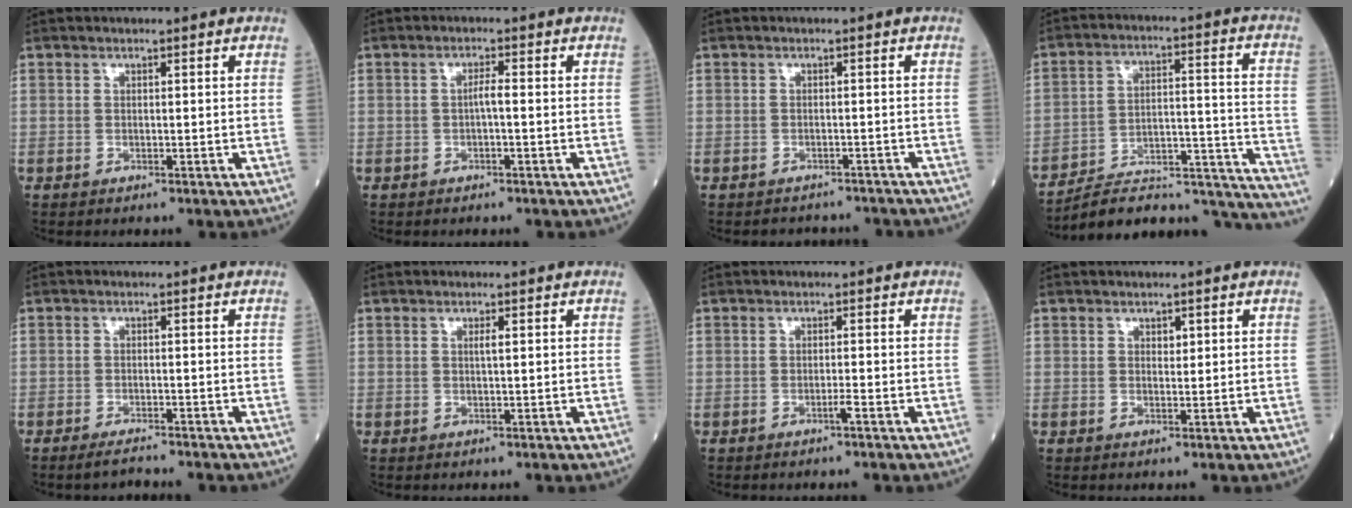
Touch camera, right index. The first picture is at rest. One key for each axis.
{"total": 1.7, "fx": -0.3, "fy": 0.1, "fz": 1.6, "tx": -0.028, "ty": 0.003, "tz": -0.007}
{"total": 5.2, "fx": -5.0, "fy": 1.6, "fz": 0.1, "tx": 0.002, "ty": 0.007, "tz": -0.057}
{"total": 24.1, "fx": -22.7, "fy": 3.2, "fz": 7.4, "tx": -0.036, "ty": 0.042, "tz": -0.318}
{"total": 2.4, "fx": -2.2, "fy": 0.2, "fz": 0.8, "tx": -0.019, "ty": -0.006, "tz": -0.036}
{"total": 0.9, "fx": 0.2, "fy": 0.0, "fz": 0.9, "tx": -0.018, "ty": 0.001, "tz": 0.003}
{"total": 0.9, "fx": -0.6, "fy": -0.2, "fz": 0.7, "tx": -0.012, "ty": 0.000, "tz": -0.011}
{"total": 1.0, "fx": 0.5, "fy": 0.6, "fz": 0.7, "tx": -0.006, "ty": -0.002, "tz": 0.007}